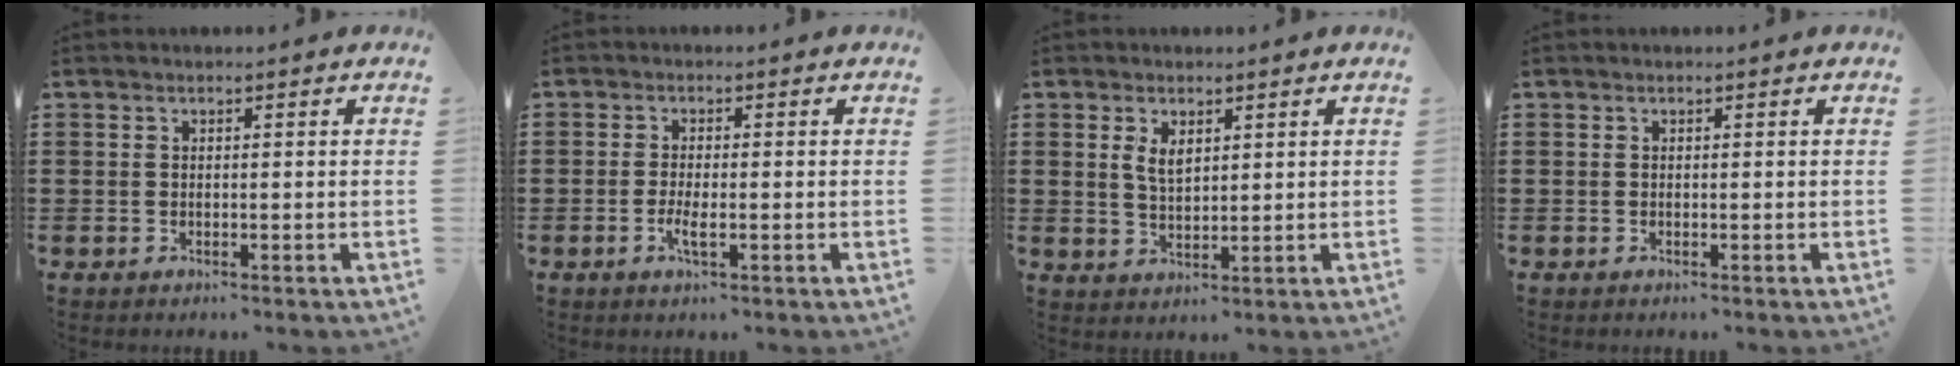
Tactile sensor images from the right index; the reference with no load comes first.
{"total": 2.6, "force": [-0.9, 0.6, 2.4], "torque": [-0.048, -0.004, -0.018]}
{"total": 3.0, "force": [1.4, 1.5, 2.2], "torque": [-0.040, 0.001, 0.023]}
{"total": 0.0}